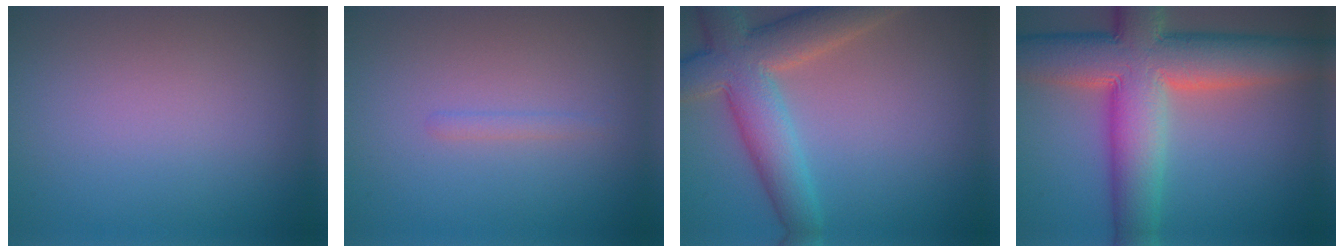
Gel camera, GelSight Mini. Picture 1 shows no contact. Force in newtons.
{"total": 0.7, "press": 0.7, "slide": 0.1}
{"total": 7.7, "press": 7.7, "slide": 0.8}
{"total": 12.7, "press": 12.7, "slide": 0.8}